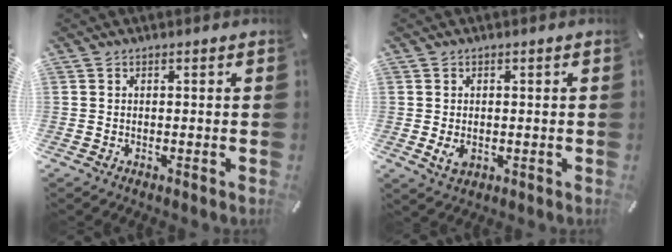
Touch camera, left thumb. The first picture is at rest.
{"total": 3.0, "force": [-0.5, 2.2, 1.9], "torque": [-0.040, -0.005, -0.013]}